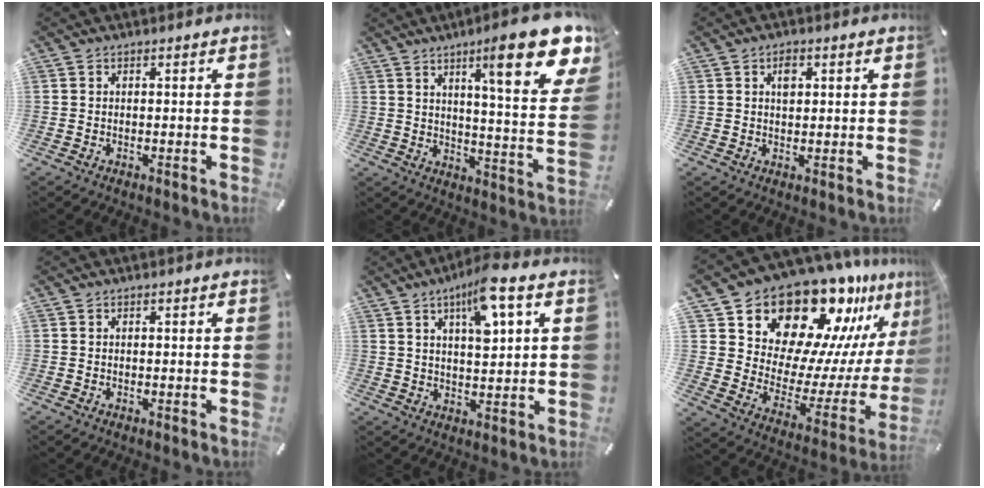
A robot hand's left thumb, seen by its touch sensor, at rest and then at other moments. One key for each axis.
{"total": 19.6, "fx": 11.4, "fy": 4.5, "fz": 15.2, "tx": -0.213, "ty": -0.077, "tz": 0.171}
{"total": 2.8, "fx": 1.0, "fy": 1.8, "fz": 1.8, "tx": -0.024, "ty": 0.000, "tz": 0.013}
{"total": 0.0}
{"total": 9.3, "fx": 4.8, "fy": 3.0, "fz": 7.3, "tx": -0.118, "ty": -0.016, "tz": 0.080}
{"total": 23.8, "fx": 20.1, "fy": 10.7, "fz": 6.8, "tx": -0.076, "ty": -0.188, "tz": 0.355}